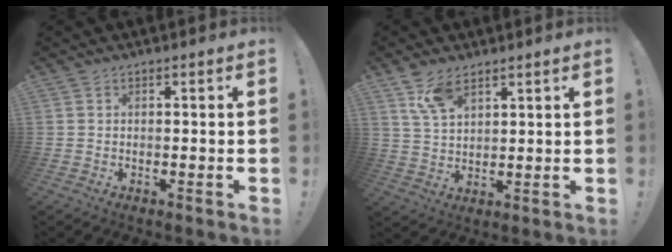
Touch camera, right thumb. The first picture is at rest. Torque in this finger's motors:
{"motor_torque": [-0.12, 0.20, -0.13, 0.17, 0.00]}